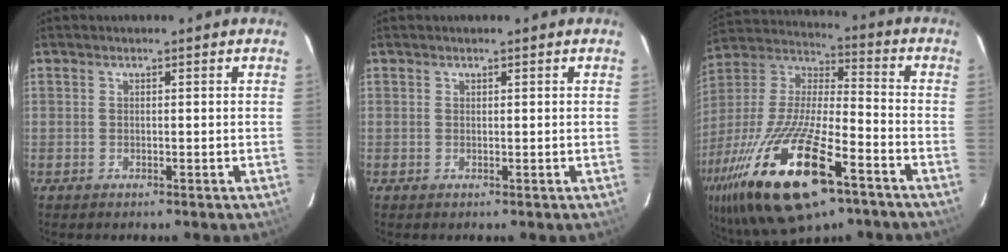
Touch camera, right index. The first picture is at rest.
{"total": 0.0}
{"total": 28.2, "force": [-15.2, 9.1, 21.9], "torque": [-0.436, -0.057, -0.271]}